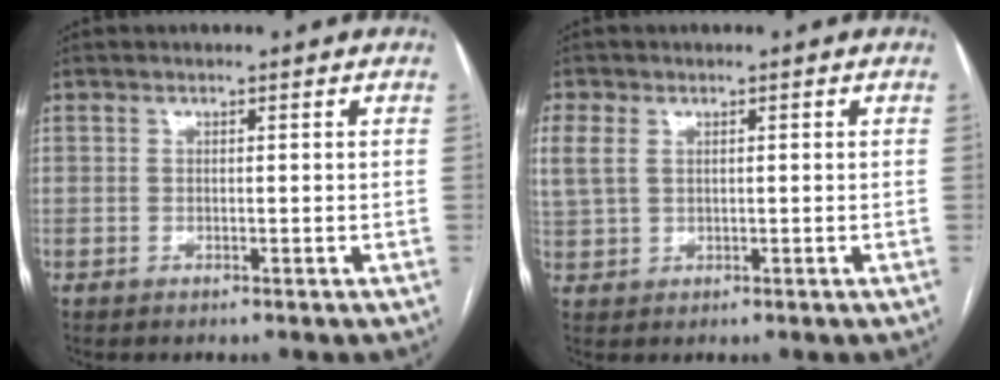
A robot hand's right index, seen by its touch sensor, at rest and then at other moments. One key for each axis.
{"total": 3.8, "fx": 1.1, "fy": 2.7, "fz": 2.5, "tx": -0.077, "ty": 0.018, "tz": 0.026}